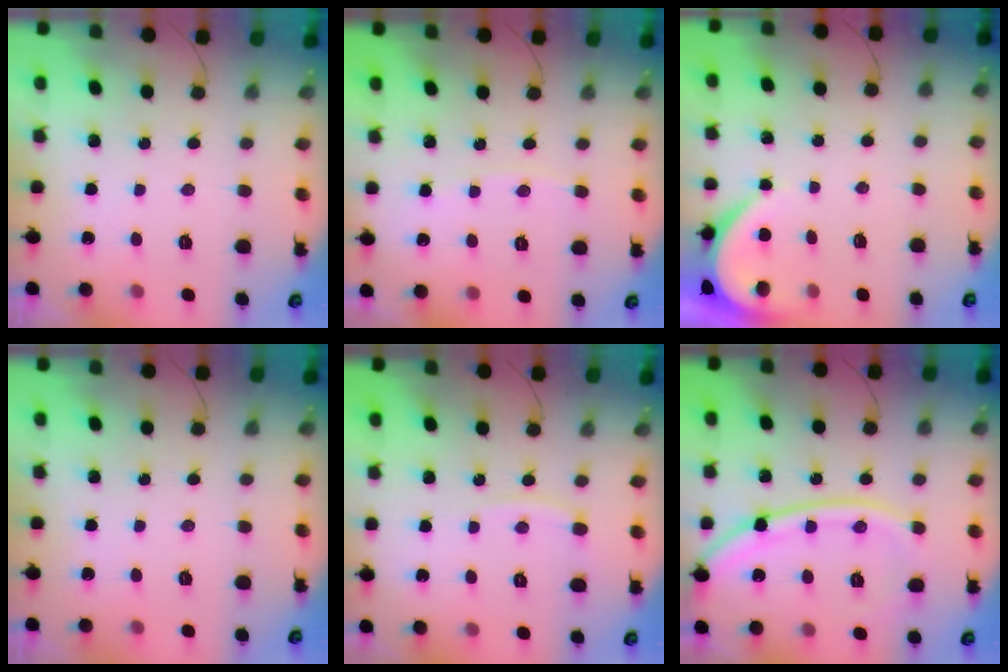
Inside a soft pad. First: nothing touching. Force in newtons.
{"total": 3.6, "press": 3.6, "slide": 0.6}
{"total": 3.9, "press": 3.9, "slide": 0.7}
{"total": 0.0}
{"total": 5.9, "press": 5.9, "slide": 0.7}
{"total": 16.7, "press": 16.7, "slide": 1.2}